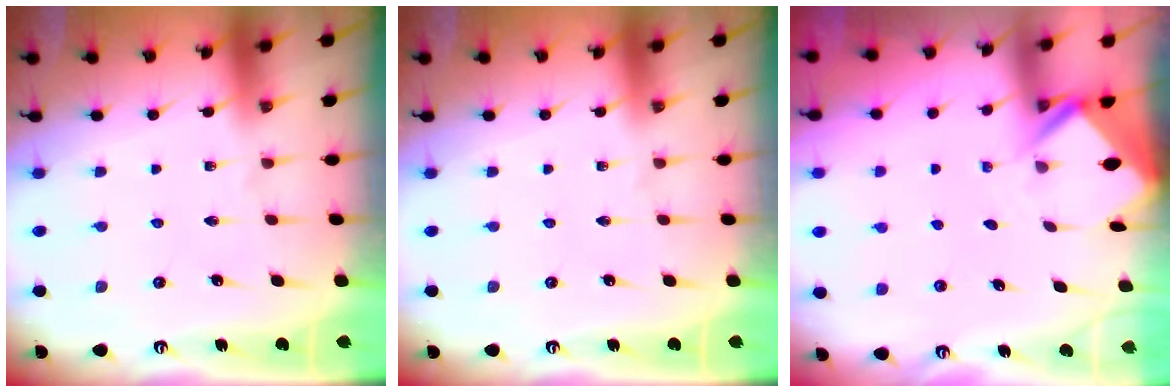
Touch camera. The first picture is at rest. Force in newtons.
{"total": 0.0}
{"total": 2.4, "press": 2.4, "slide": 0.1}